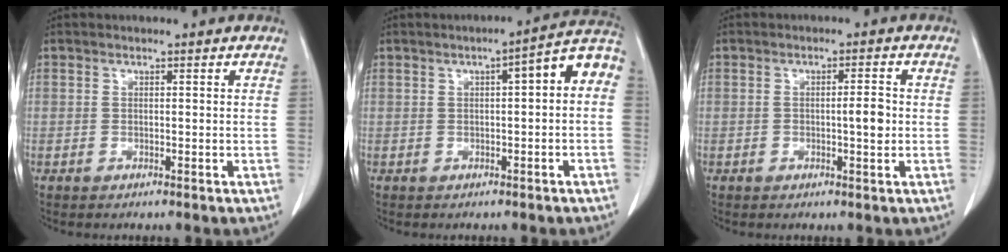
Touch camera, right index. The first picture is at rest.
{"total": 6.6, "force": [0.8, 1.2, 6.4], "torque": [-0.080, 0.029, 0.003]}
{"total": 2.9, "force": [-0.2, 0.6, 2.8], "torque": [-0.042, 0.004, -0.002]}